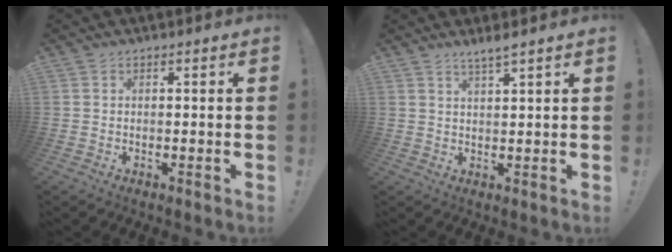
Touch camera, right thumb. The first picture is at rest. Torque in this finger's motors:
{"motor_torque": [0.00, 0.00, 0.00, 0.00, 0.00]}